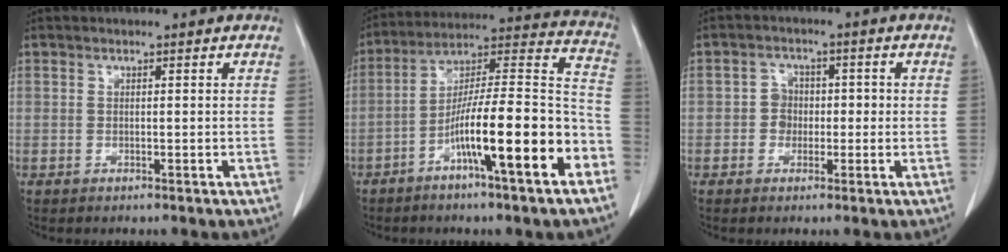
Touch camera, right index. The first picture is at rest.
{"total": 18.9, "force": [-8.1, 1.5, 17.0], "torque": [-0.253, 0.012, -0.134]}
{"total": 3.3, "force": [-0.6, 3.0, 1.2], "torque": [-0.013, 0.015, -0.011]}